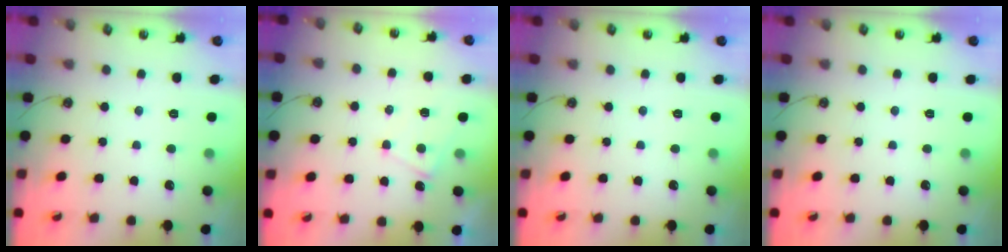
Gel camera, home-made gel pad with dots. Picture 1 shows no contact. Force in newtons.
{"total": 2.6, "press": 2.6, "slide": 0.3}
{"total": 0.0}
{"total": 0.0}